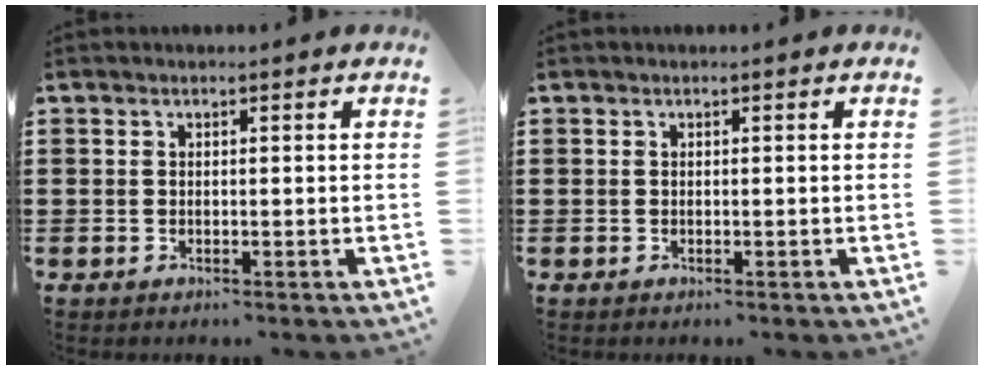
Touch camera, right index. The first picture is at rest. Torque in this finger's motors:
{"motor_torque": [0.00, 0.00, 0.00, -0.01]}